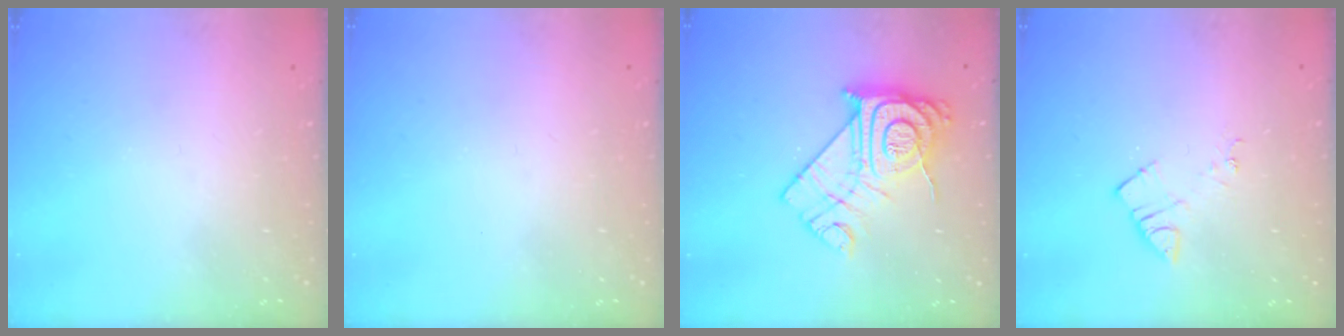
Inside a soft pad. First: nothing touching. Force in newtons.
{"total": 2.1, "press": 2.0, "slide": 0.4}
{"total": 18.1, "press": 18.0, "slide": 1.5}
{"total": 5.2, "press": 5.2, "slide": 0.7}